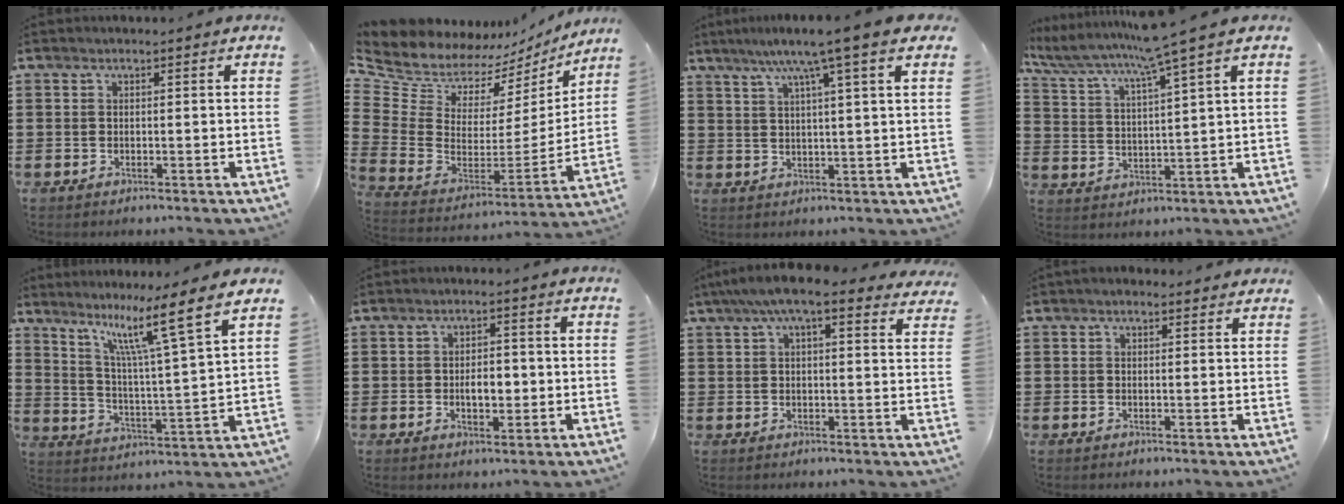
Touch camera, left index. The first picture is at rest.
{"total": 8.5, "force": [7.4, 3.7, 1.6], "torque": [-0.090, -0.067, 0.132]}
{"total": 7.5, "force": [4.8, 0.0, 5.8], "torque": [-0.126, -0.005, 0.076]}
{"total": 6.1, "force": [4.7, -1.3, 3.5], "torque": [-0.088, -0.038, 0.072]}
{"total": 10.0, "force": [7.0, -0.6, 7.0], "torque": [-0.143, -0.043, 0.106]}
{"total": 3.9, "force": [-0.5, 2.1, 3.2], "torque": [-0.047, -0.002, -0.017]}
{"total": 7.1, "force": [5.3, 1.4, 4.6], "torque": [-0.094, -0.007, 0.093]}
{"total": 1.4, "force": [1.1, 0.5, 0.6], "torque": [-0.014, 0.005, 0.021]}